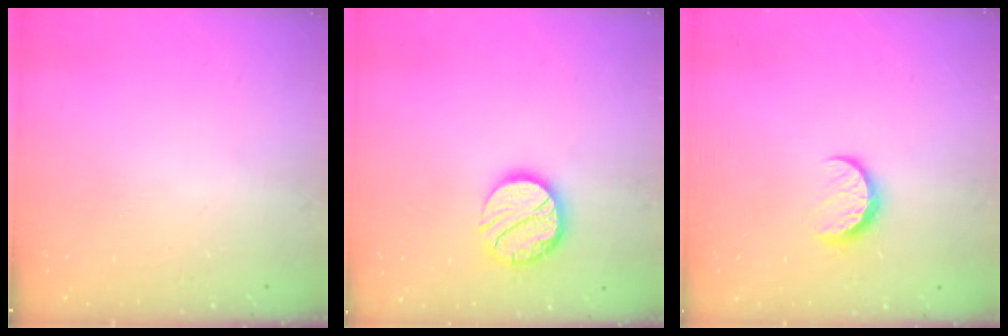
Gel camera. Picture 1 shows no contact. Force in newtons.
{"total": 14.8, "press": 14.7, "slide": 1.2}
{"total": 7.1, "press": 7.1, "slide": 0.7}